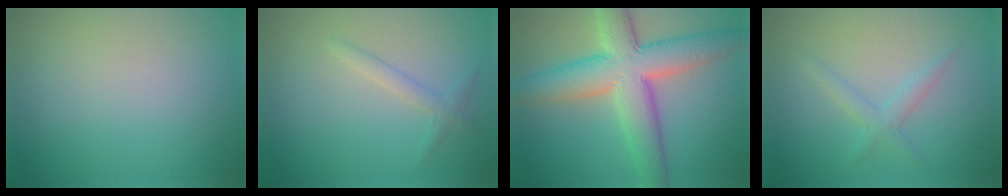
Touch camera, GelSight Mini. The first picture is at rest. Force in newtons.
{"total": 1.4, "press": 1.4, "slide": 0.1}
{"total": 9.4, "press": 9.4, "slide": 0.6}
{"total": 1.7, "press": 1.7, "slide": 0.1}